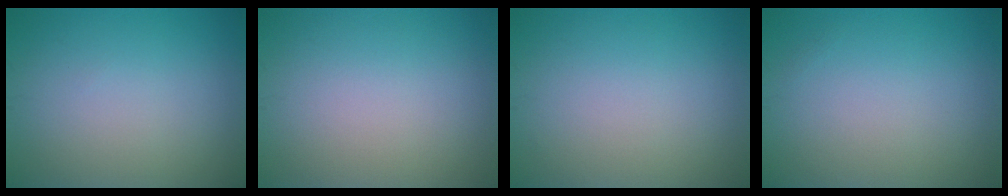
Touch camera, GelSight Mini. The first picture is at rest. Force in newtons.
{"total": 0.0}
{"total": 0.0}
{"total": 0.0}